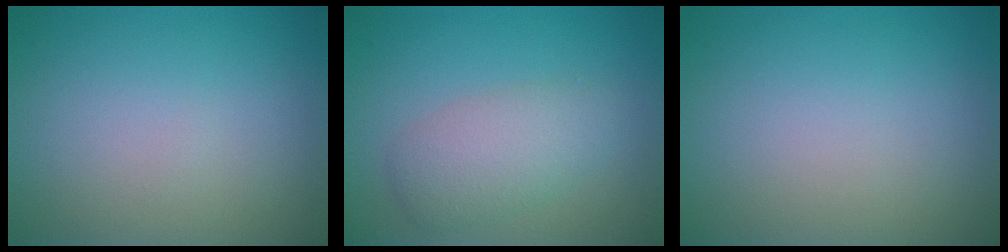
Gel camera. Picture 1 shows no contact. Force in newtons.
{"total": 3.8, "press": 3.8, "slide": 0.1}
{"total": 0.0}